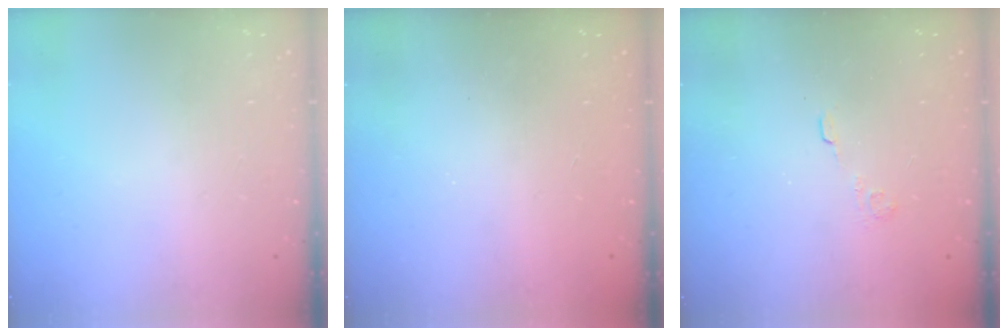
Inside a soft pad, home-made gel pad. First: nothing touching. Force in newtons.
{"total": 2.5, "press": 2.4, "slide": 0.8}
{"total": 2.1, "press": 1.6, "slide": 1.4}